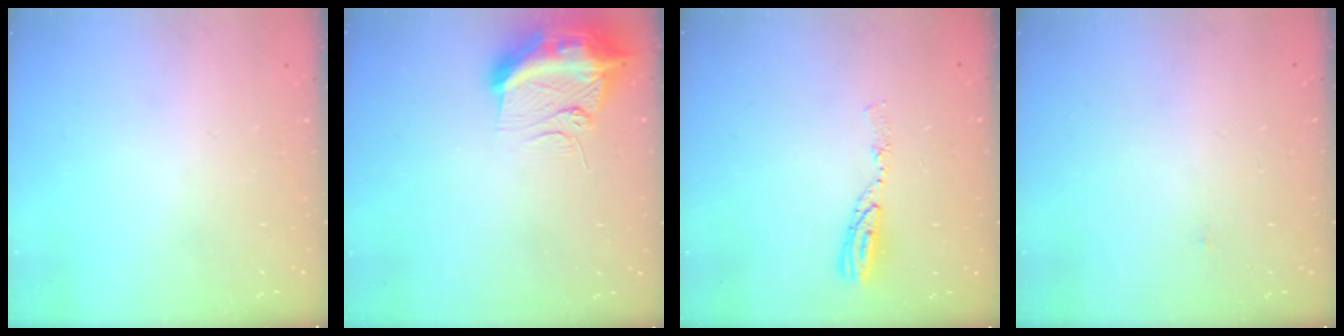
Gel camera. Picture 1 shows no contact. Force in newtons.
{"total": 13.2, "press": 13.1, "slide": 1.4}
{"total": 6.3, "press": 6.3, "slide": 0.5}
{"total": 9.0, "press": 1.8, "slide": 8.9}